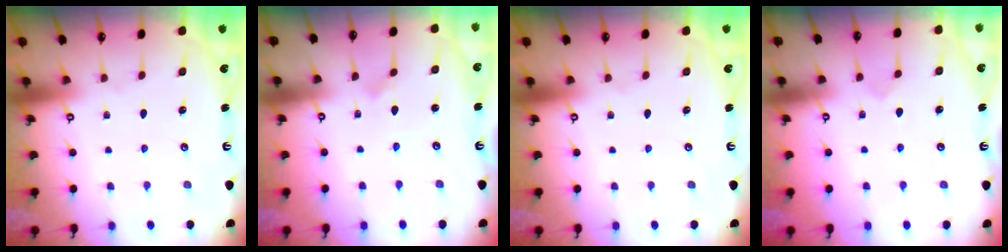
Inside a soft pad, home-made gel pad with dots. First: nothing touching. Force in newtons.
{"total": 2.0, "press": 2.0, "slide": 0.1}
{"total": 0.0}
{"total": 5.0, "press": 5.0, "slide": 0.3}